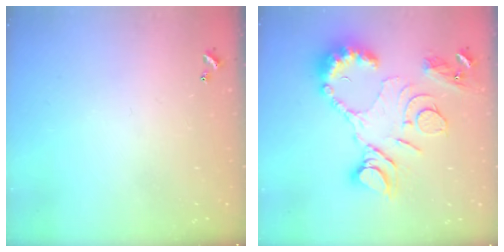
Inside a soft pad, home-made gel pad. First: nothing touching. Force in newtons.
{"total": 18.1, "press": 17.9, "slide": 2.0}